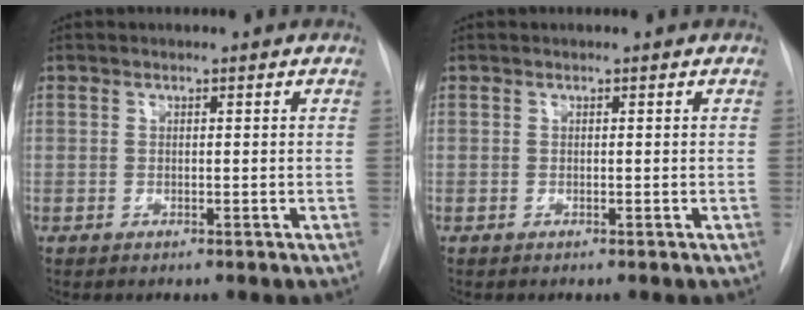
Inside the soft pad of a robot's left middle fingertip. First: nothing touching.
{"total": 0.0}